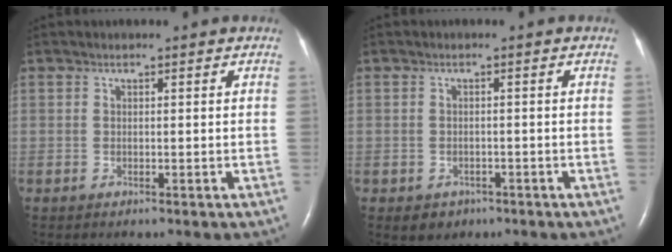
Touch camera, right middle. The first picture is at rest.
{"total": 2.4, "force": [-1.3, 1.9, 0.5], "torque": [-0.008, 0.006, -0.010]}